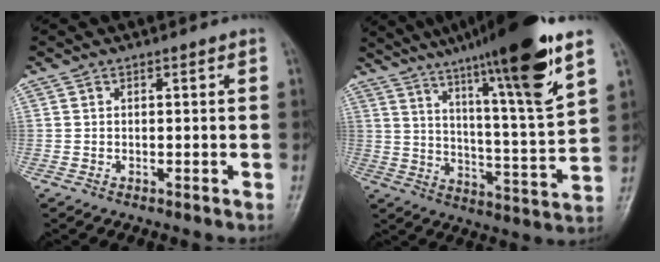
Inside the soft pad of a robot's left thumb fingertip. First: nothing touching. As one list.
[{"total": 22.3, "force": [14.8, 1.1, 16.6], "torque": [-0.242, -0.055, 0.233]}]